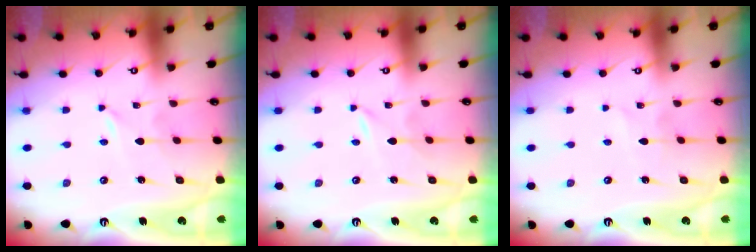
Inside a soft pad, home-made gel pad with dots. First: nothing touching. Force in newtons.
{"total": 0.0}
{"total": 2.5, "press": 2.5, "slide": 0.2}